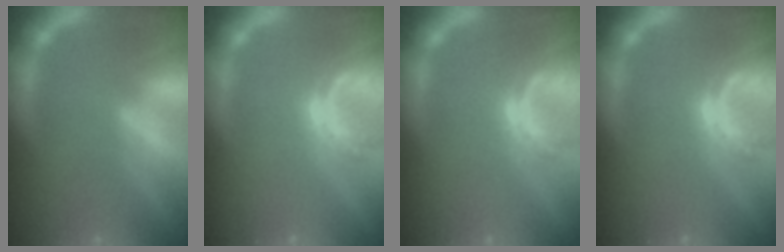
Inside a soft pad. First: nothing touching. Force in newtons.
{"total": 3.0}
{"total": 2.5}
{"total": 3.0}